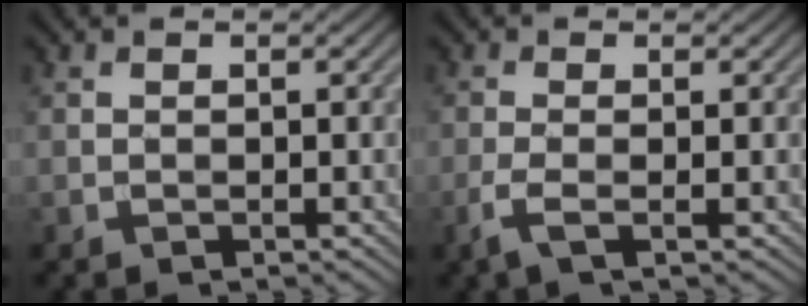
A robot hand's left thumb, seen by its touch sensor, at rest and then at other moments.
{"total": 2.6, "force": [-1.1, 0.6, 2.3], "torque": [-0.057, 0.000, -0.030]}